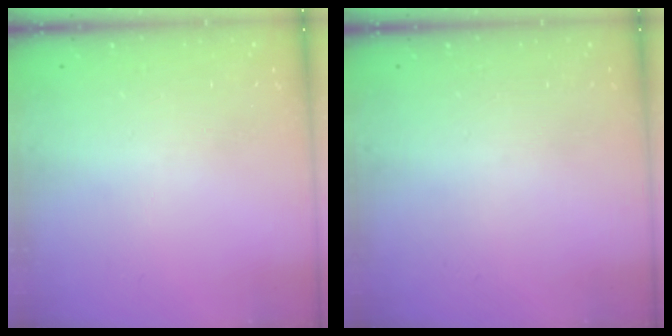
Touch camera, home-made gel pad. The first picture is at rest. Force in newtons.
{"total": 0.0}